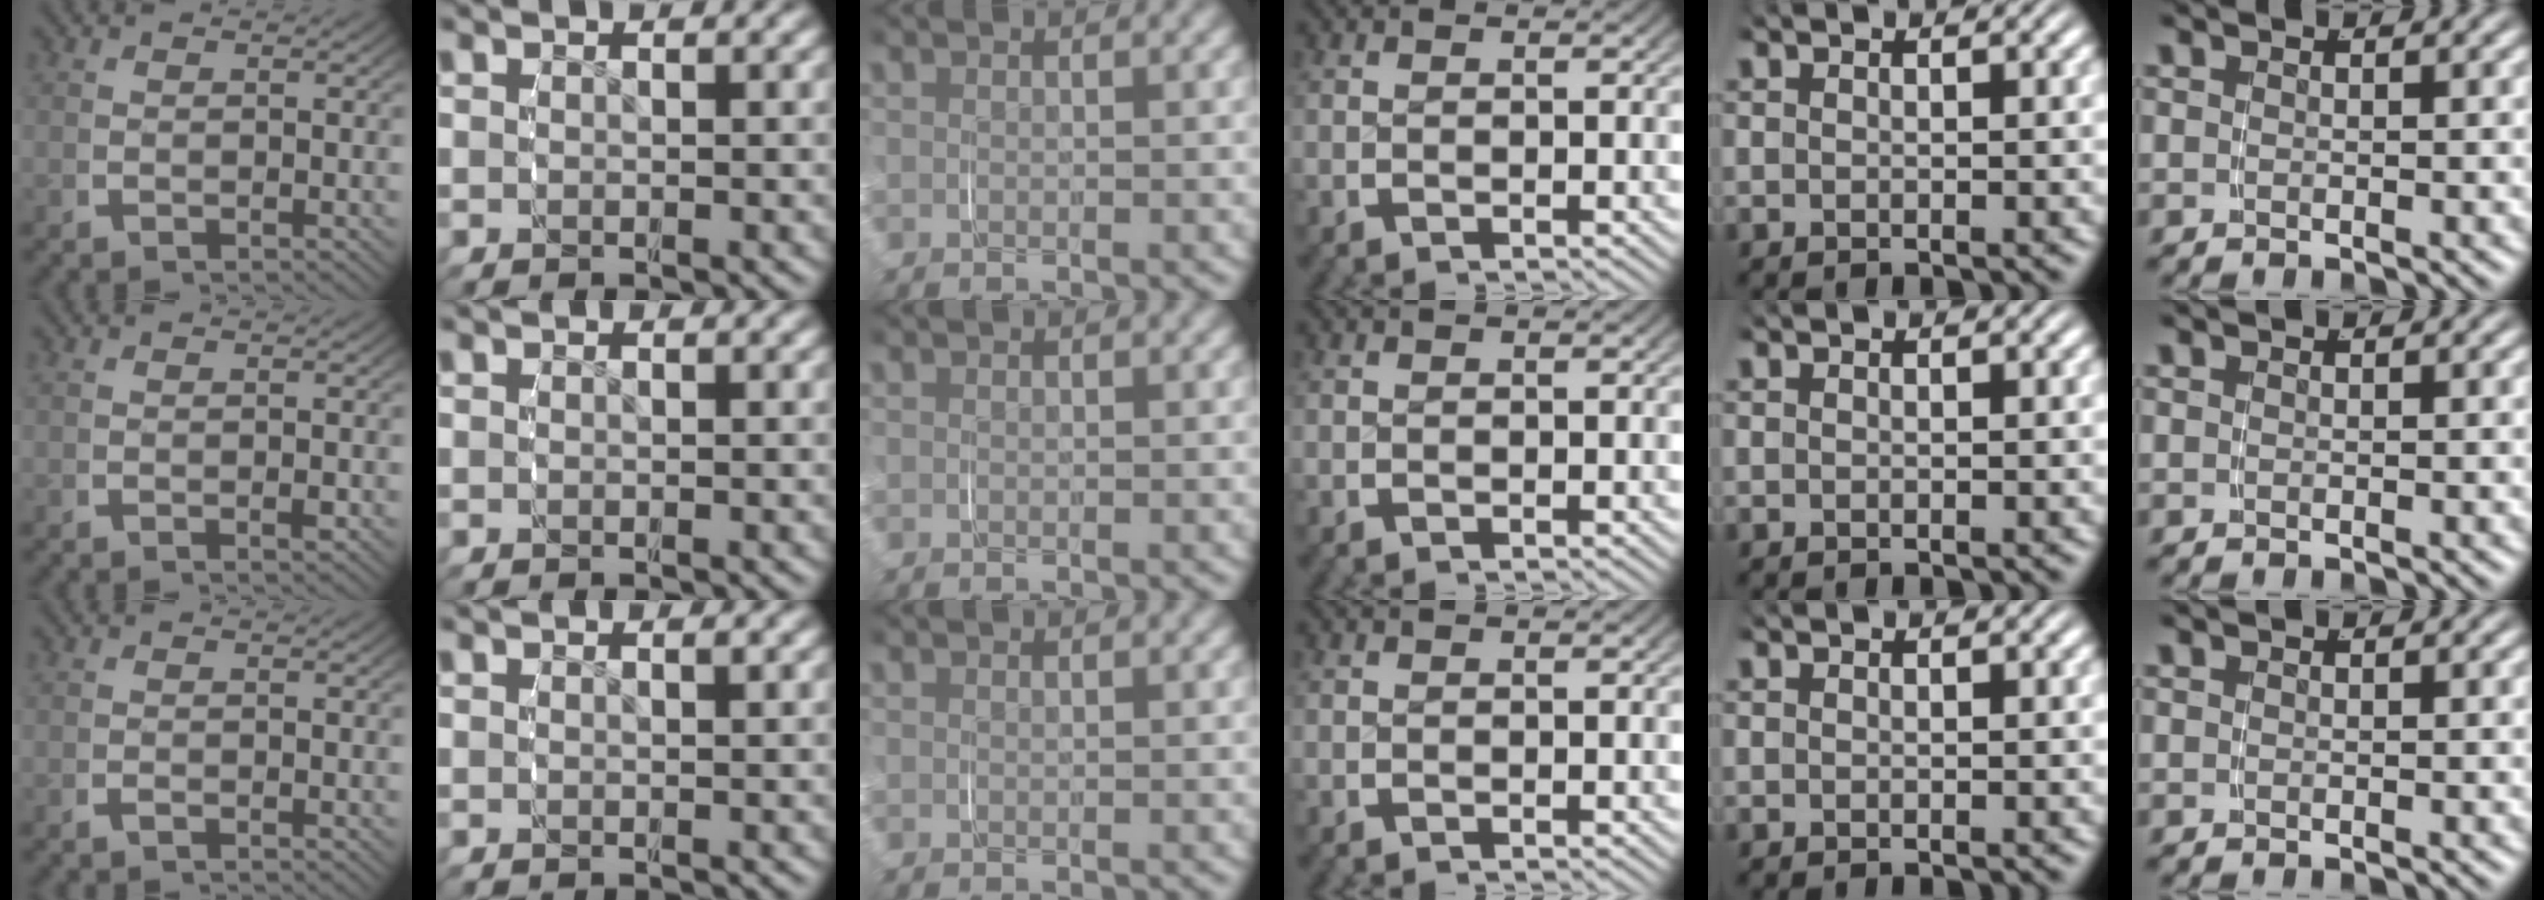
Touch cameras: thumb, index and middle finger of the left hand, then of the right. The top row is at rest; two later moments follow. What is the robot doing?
{"motion": "grasp_and_lifting", "object": "pen bag"}